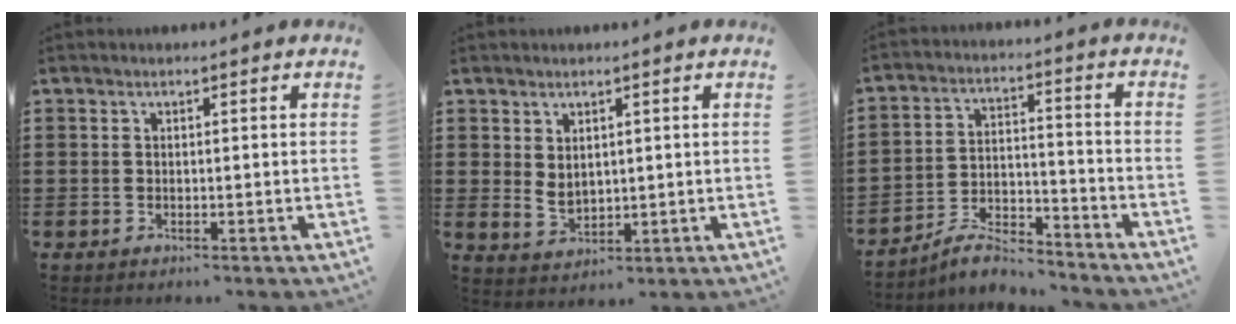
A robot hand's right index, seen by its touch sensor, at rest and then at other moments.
{"total": 2.6, "force": [1.6, 1.7, 1.2], "torque": [-0.026, 0.006, 0.031]}
{"total": 5.5, "force": [-5.3, 0.8, 1.2], "torque": [-0.028, 0.005, -0.105]}